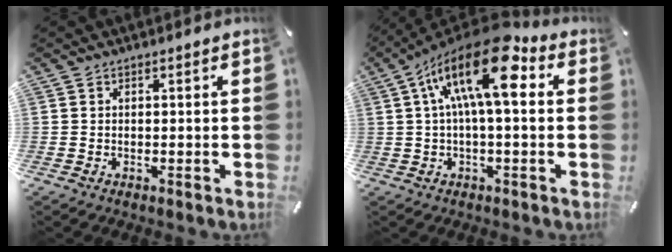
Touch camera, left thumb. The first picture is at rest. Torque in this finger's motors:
{"motor_torque": [0.55, 1.78, 2.48, -0.29, 0.71]}